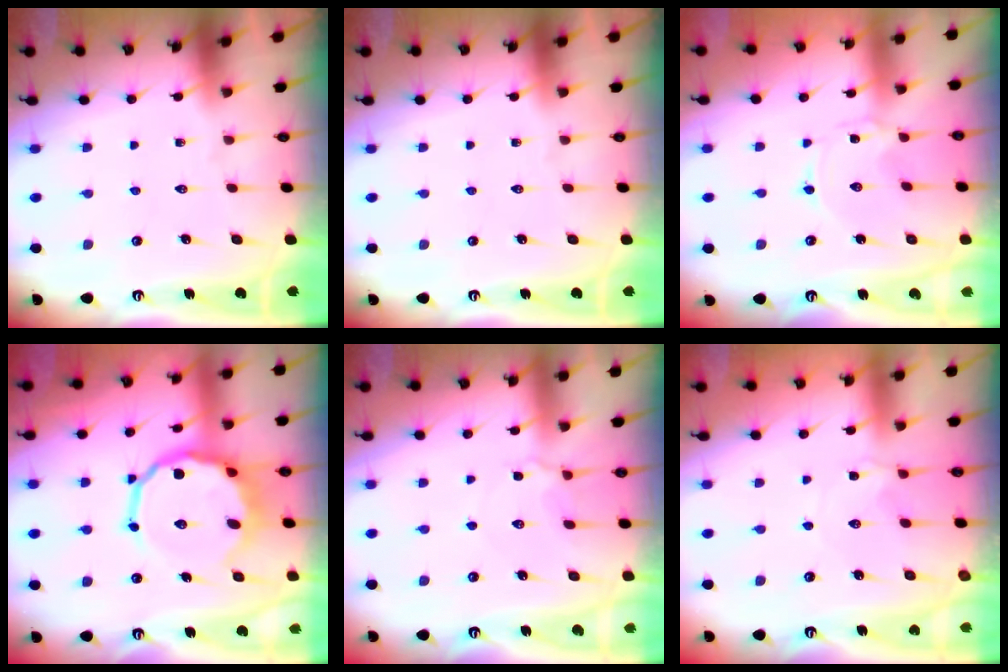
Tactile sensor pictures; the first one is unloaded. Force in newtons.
{"total": 0.0}
{"total": 0.0}
{"total": 12.4, "press": 11.9, "slide": 3.5}
{"total": 3.6, "press": 3.6, "slide": 0.7}
{"total": 2.7, "press": 2.7, "slide": 0.4}